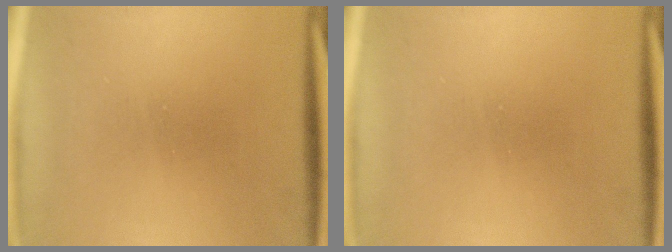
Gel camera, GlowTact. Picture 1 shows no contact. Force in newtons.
{"total": 0.0}